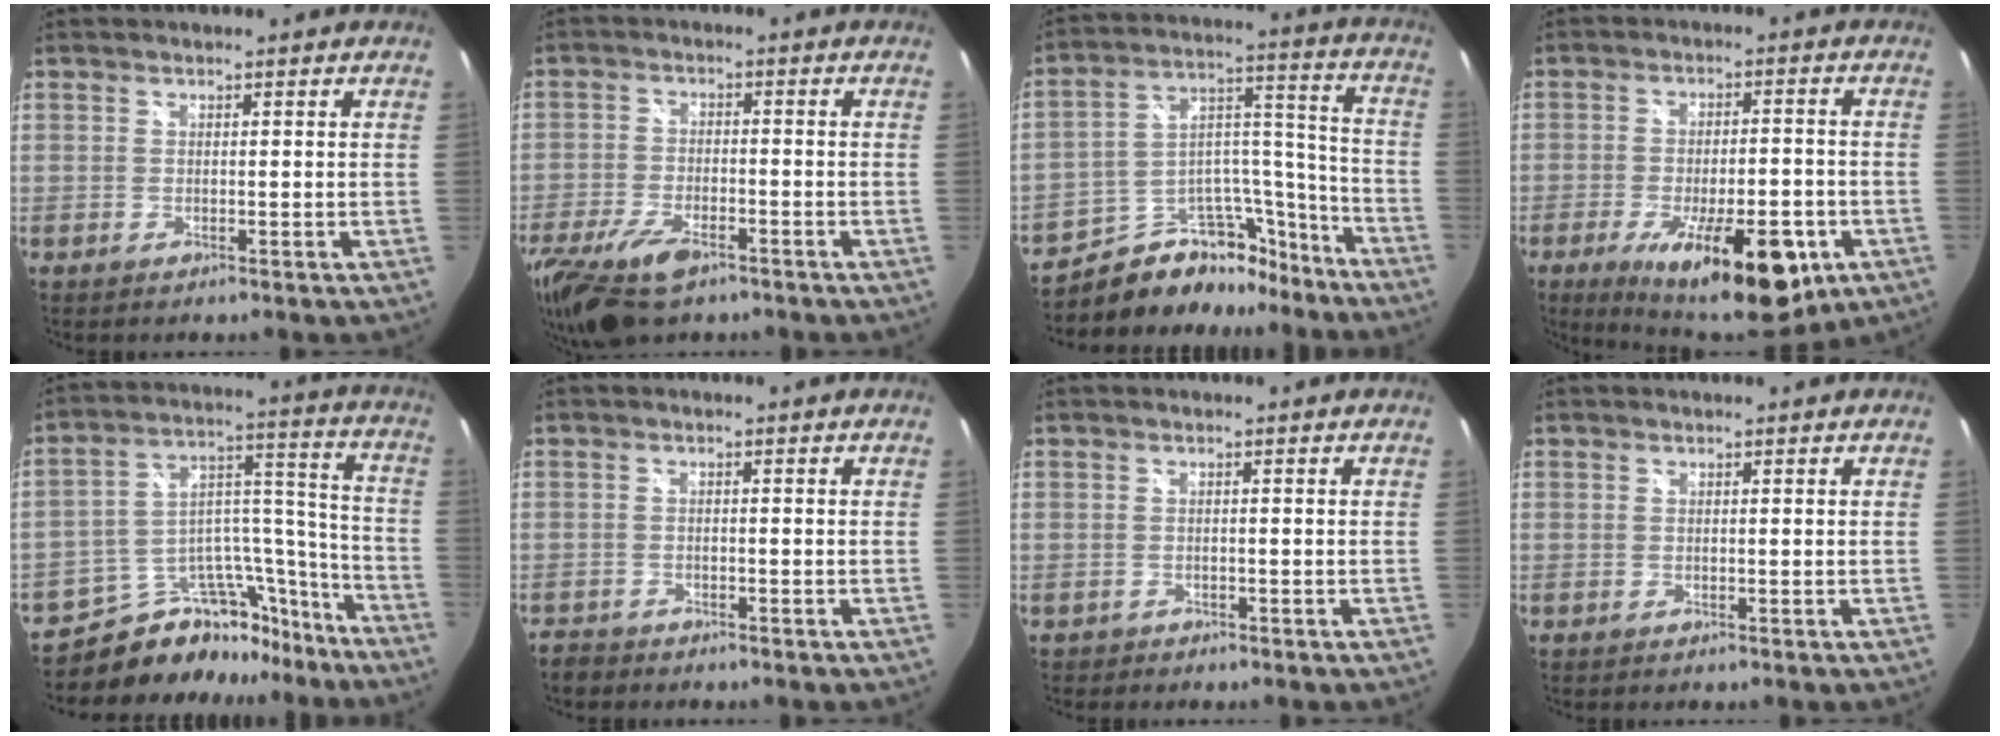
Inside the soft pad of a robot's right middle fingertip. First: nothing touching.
{"total": 14.6, "force": [-9.4, 6.9, 8.8], "torque": [-0.216, -0.039, -0.170]}
{"total": 17.8, "force": [-13.8, 9.2, 6.3], "torque": [-0.103, 0.076, -0.196]}
{"total": 18.1, "force": [-9.0, 6.9, 14.1], "torque": [-0.229, -0.031, -0.120]}
{"total": 18.3, "force": [-15.6, 8.3, 4.7], "torque": [-0.074, 0.075, -0.227]}
{"total": 2.7, "force": [-2.4, 1.2, 0.3], "torque": [-0.017, -0.008, -0.048]}
{"total": 1.2, "force": [-0.9, 0.8, 0.1], "torque": [-0.007, -0.001, -0.013]}
{"total": 0.0}